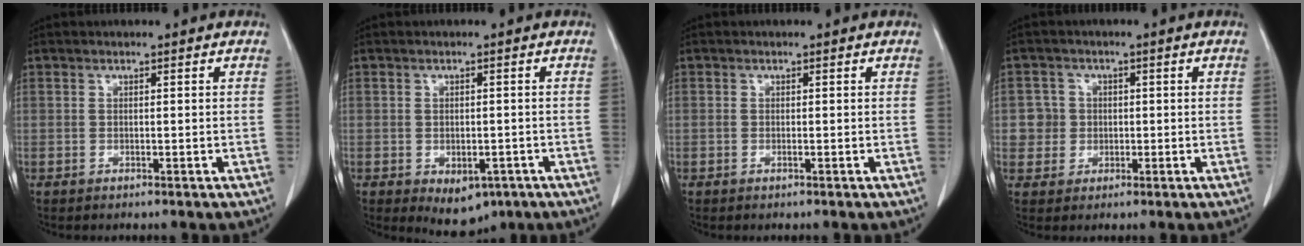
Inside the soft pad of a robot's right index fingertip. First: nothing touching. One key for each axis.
{"total": 5.6, "fx": -2.9, "fy": 3.3, "fz": 3.4, "tx": -0.038, "ty": -0.003, "tz": -0.030}
{"total": 0.0}
{"total": 3.6, "fx": 0.1, "fy": 3.6, "fz": 0.0, "tx": 0.015, "ty": 0.011, "tz": 0.004}